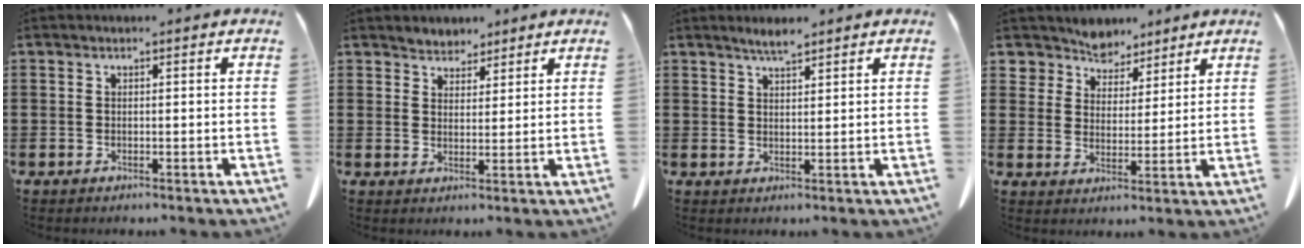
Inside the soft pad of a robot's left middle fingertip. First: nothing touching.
{"total": 3.1, "force": [2.9, 1.0, -0.2], "torque": [-0.007, -0.002, 0.057]}
{"total": 2.8, "force": [2.4, 0.3, 1.4], "torque": [-0.032, -0.002, 0.044]}
{"total": 6.1, "force": [5.6, 2.4, -0.1], "torque": [-0.034, -0.032, 0.104]}